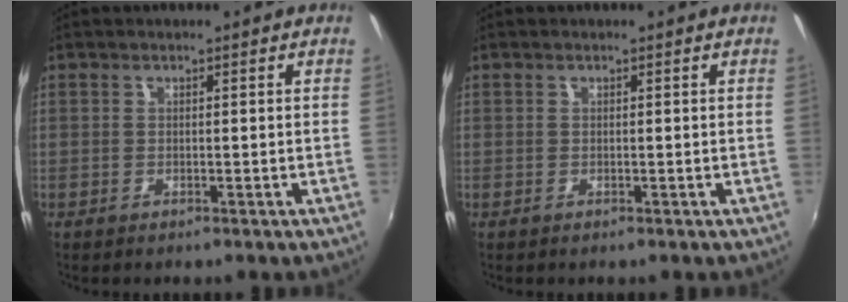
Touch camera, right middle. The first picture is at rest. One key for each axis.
{"total": 0.0}